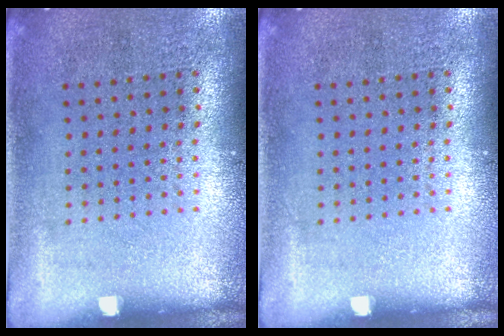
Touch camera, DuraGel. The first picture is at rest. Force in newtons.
{"total": 0.0}